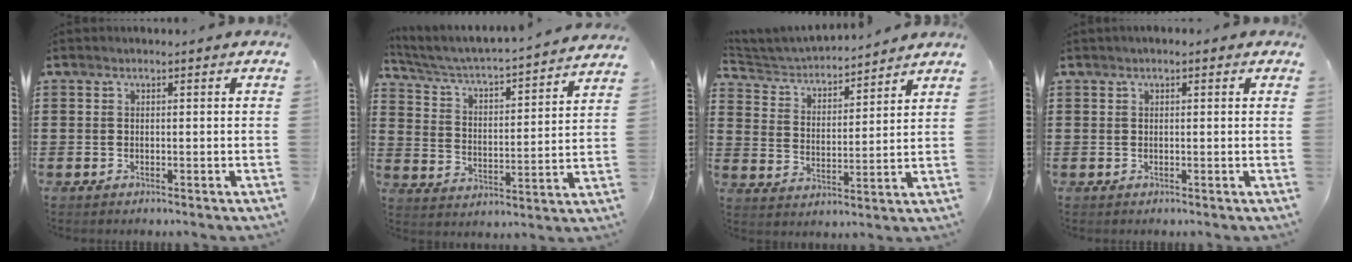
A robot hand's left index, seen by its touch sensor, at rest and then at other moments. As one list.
[{"total": 3.0, "force": [2.8, -0.1, 1.1], "torque": [-0.039, -0.034, 0.033]}, {"total": 3.7, "force": [3.6, 0.6, 0.5], "torque": [-0.033, -0.028, 0.057]}, {"total": 0.8, "force": [0.4, 0.3, 0.7], "torque": [-0.013, 0.004, 0.006]}]